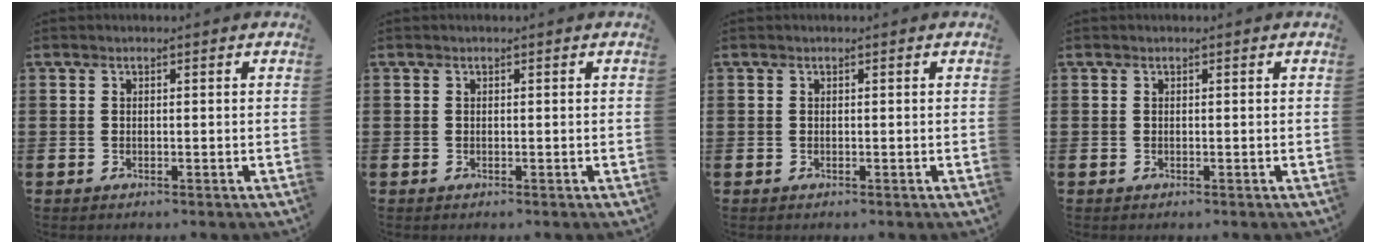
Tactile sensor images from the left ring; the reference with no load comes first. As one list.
[{"total": 0.0}, {"total": 0.0}, {"total": 0.0}]